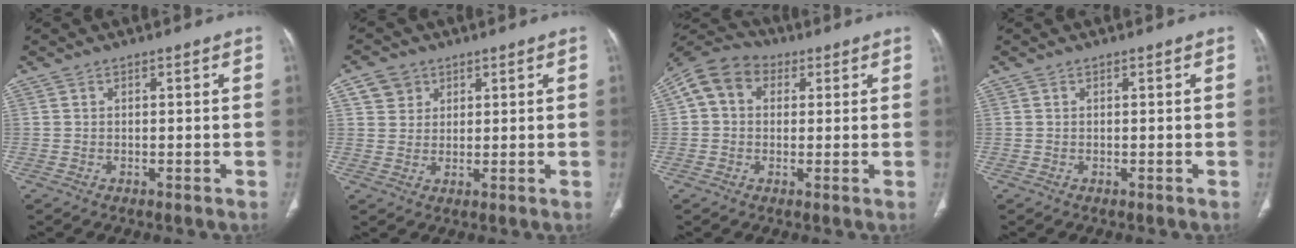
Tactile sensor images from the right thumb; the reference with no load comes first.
{"total": 4.4, "force": [2.2, 3.7, 1.0], "torque": [0.000, -0.009, 0.039]}
{"total": 9.1, "force": [2.1, 7.3, 5.1], "torque": [-0.084, 0.024, 0.024]}
{"total": 0.0}